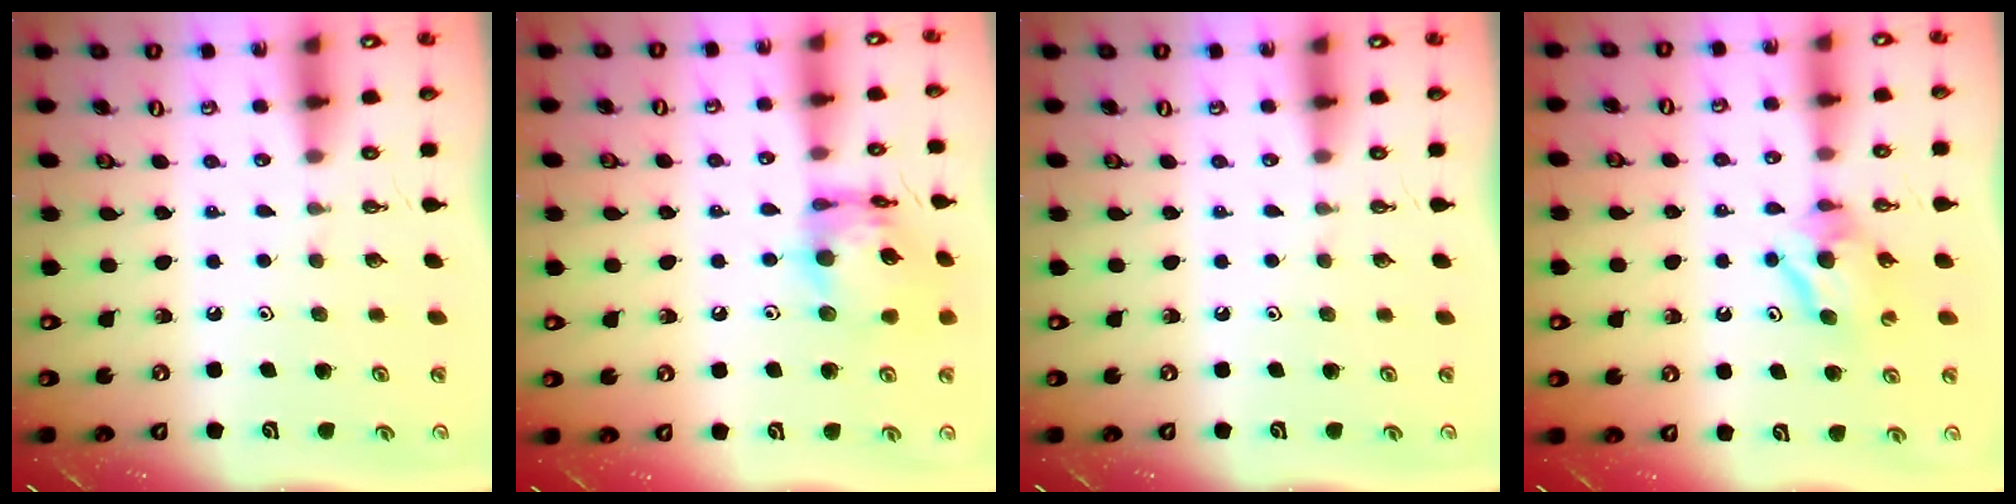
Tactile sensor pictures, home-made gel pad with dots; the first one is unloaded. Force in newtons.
{"total": 14.7, "press": 14.6, "slide": 1.5}
{"total": 0.0}
{"total": 8.3, "press": 8.3, "slide": 0.3}